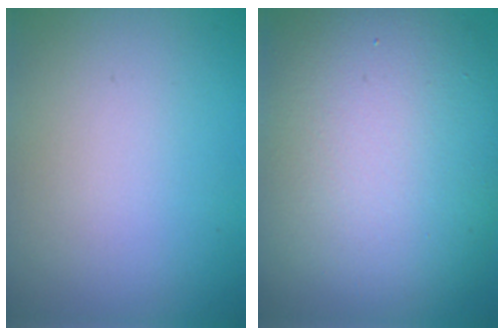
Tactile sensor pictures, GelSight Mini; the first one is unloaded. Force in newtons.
{"total": 13.8, "press": 13.7, "slide": 1.3}